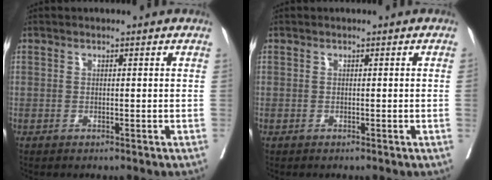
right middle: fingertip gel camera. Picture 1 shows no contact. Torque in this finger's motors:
{"motor_torque": [-0.28, -0.42, -0.11, -0.07]}